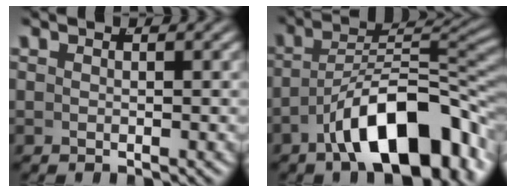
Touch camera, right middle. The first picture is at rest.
{"total": 11.6, "force": [-5.4, 5.0, 8.9], "torque": [-0.119, -0.020, -0.075]}